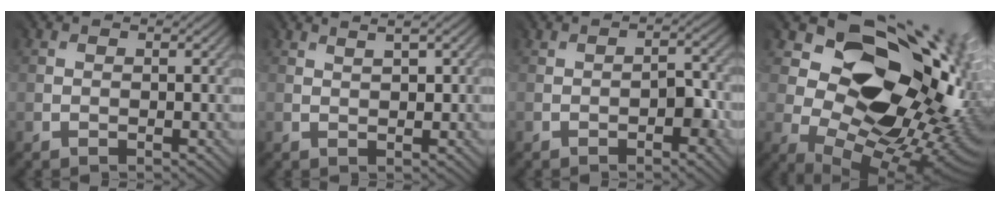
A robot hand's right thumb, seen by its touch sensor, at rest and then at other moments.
{"total": 1.5, "force": [1.2, -0.2, 0.9], "torque": [-0.014, -0.004, 0.025]}
{"total": 3.4, "force": [-1.5, 1.3, 2.7], "torque": [-0.042, 0.001, -0.023]}
{"total": 19.3, "force": [5.2, 12.6, 13.7], "torque": [-0.183, 0.004, 0.118]}